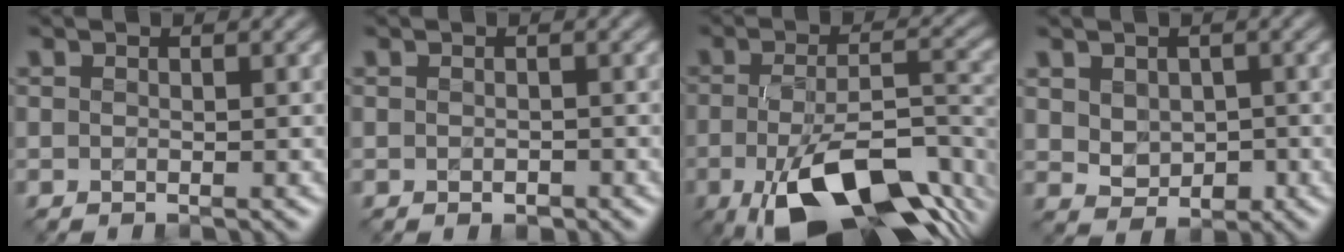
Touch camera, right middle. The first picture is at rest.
{"total": 0.7, "force": [-0.3, 0.4, 0.4], "torque": [-0.005, -0.002, -0.003]}
{"total": 13.1, "force": [-6.3, 5.1, 10.3], "torque": [-0.180, -0.023, -0.095]}
{"total": 3.0, "force": [0.3, 2.5, 1.6], "torque": [-0.026, -0.006, 0.014]}